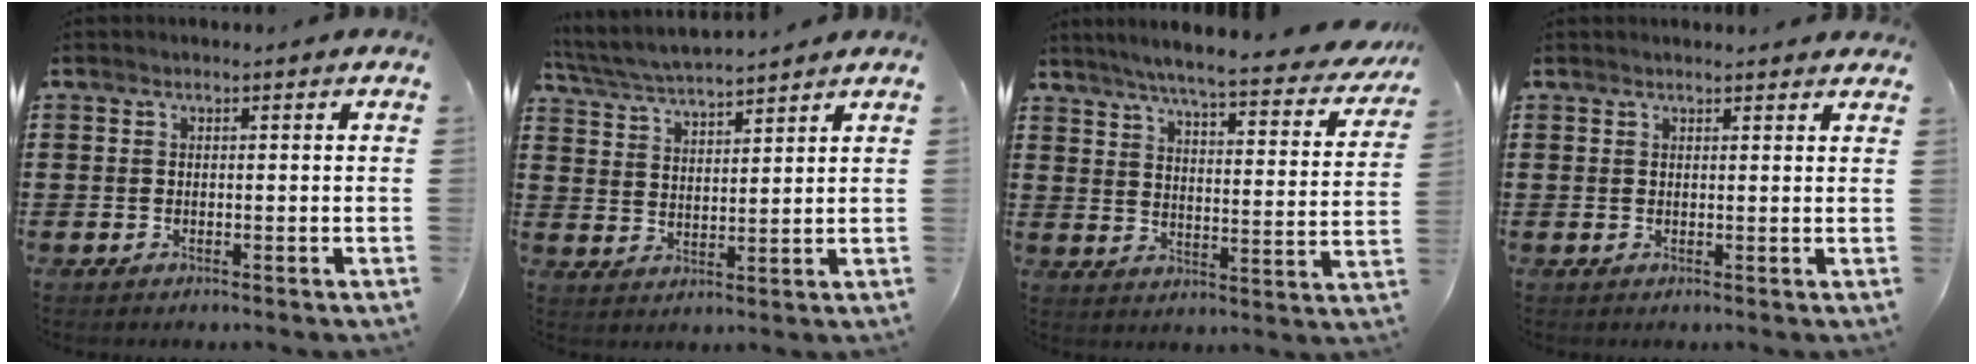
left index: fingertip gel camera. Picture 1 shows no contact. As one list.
[{"total": 4.8, "force": [4.6, 0.0, 1.2], "torque": [-0.042, -0.022, 0.081]}, {"total": 5.8, "force": [5.1, -0.3, 2.6], "torque": [-0.067, -0.041, 0.081]}, {"total": 1.3, "force": [1.2, 0.0, 0.3], "torque": [-0.008, 0.000, 0.024]}]